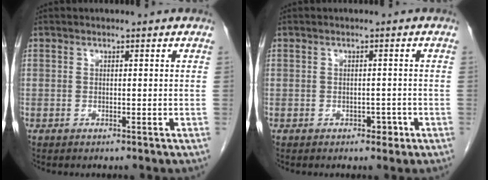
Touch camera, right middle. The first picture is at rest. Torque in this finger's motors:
{"motor_torque": [0.36, -0.14, 0.09, 0.02]}